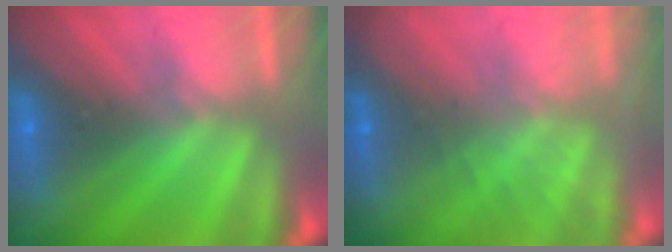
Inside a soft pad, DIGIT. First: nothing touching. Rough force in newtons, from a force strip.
{"total": 7.6}